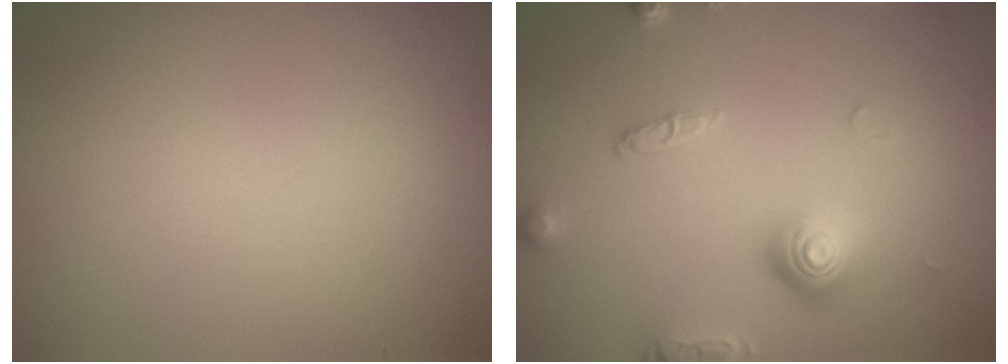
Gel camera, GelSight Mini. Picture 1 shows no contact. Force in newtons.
{"total": 4.5, "press": 3.1, "slide": 3.2}